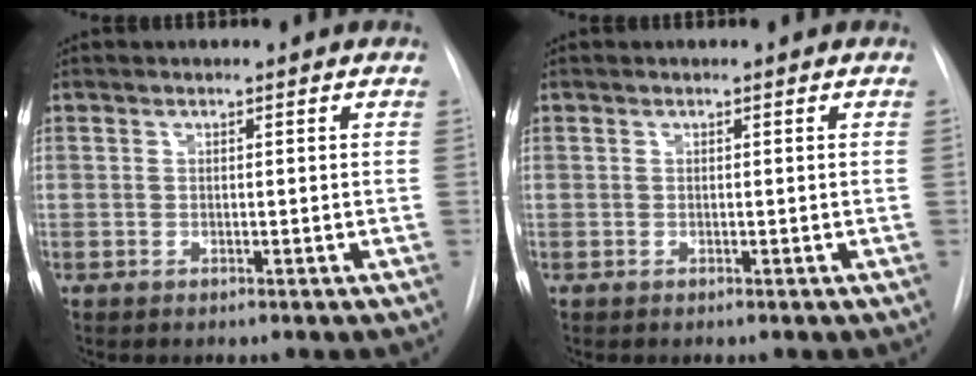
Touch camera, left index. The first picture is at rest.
{"total": 0.0}